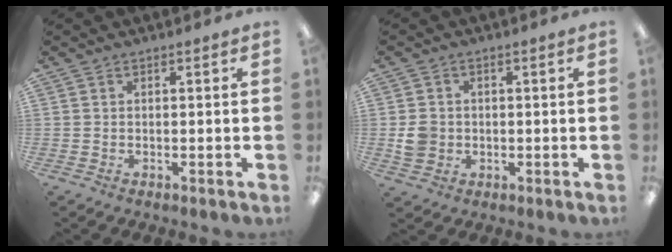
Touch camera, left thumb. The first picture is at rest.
{"total": 4.4, "force": [-0.4, 4.0, 1.6], "torque": [-0.015, 0.002, -0.007]}